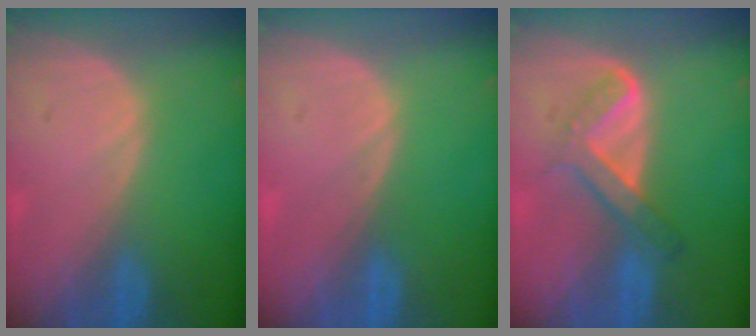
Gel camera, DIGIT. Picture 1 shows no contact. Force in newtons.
{"total": 0.0}
{"total": 5.3, "press": 5.1, "slide": 1.4}